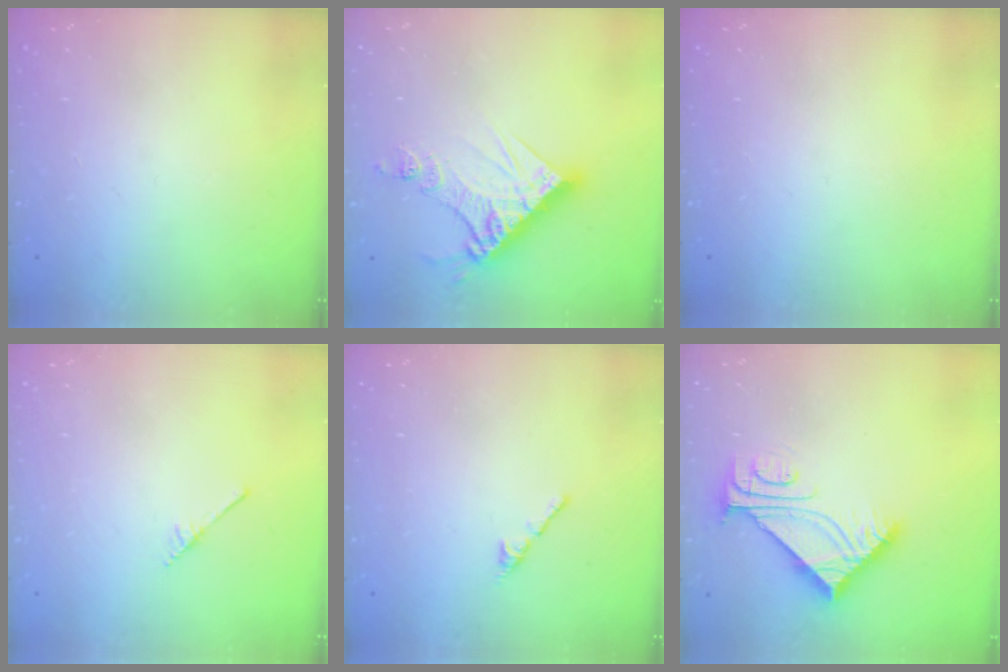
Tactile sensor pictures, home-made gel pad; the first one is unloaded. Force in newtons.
{"total": 14.5, "press": 14.4, "slide": 1.8}
{"total": 0.0}
{"total": 2.5, "press": 2.4, "slide": 0.3}
{"total": 2.7, "press": 2.7, "slide": 0.7}
{"total": 8.8, "press": 8.7, "slide": 0.9}